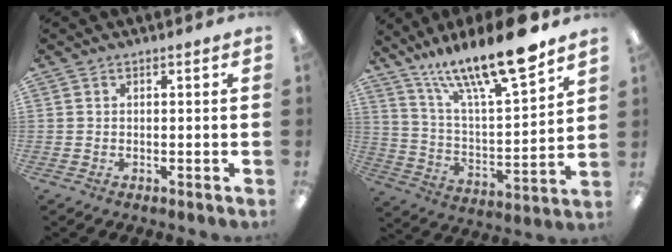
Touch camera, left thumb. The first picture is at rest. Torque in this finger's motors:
{"motor_torque": [0.41, 0.31, 1.47, -1.30, 0.20]}